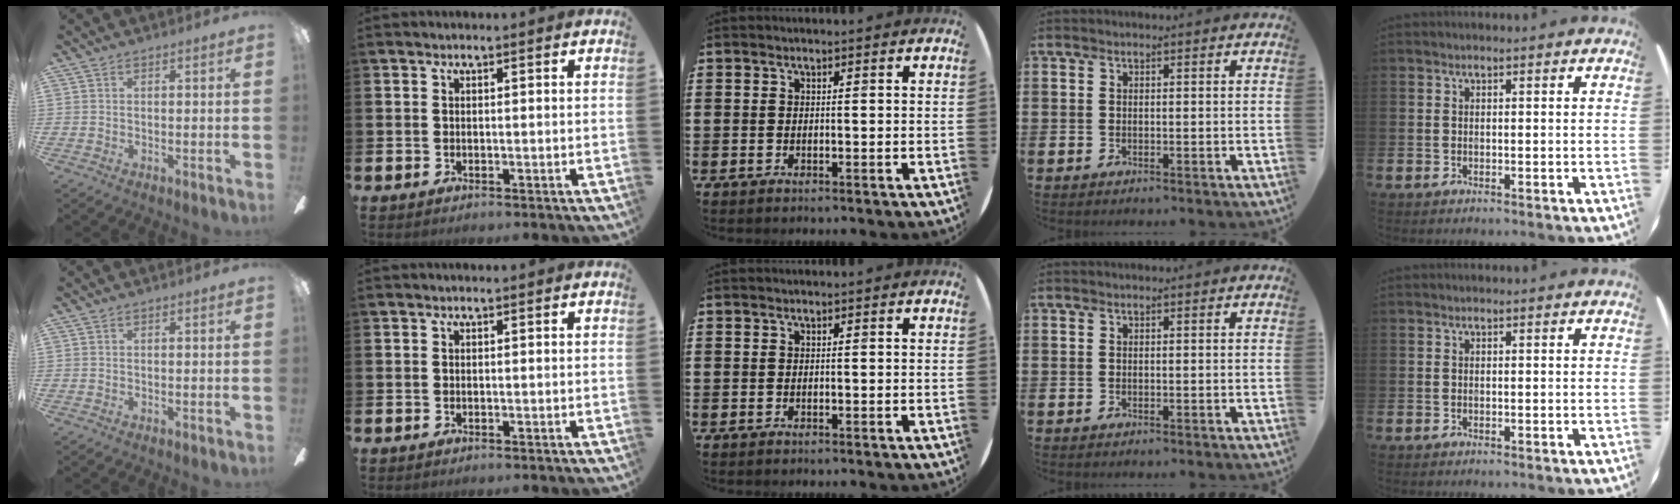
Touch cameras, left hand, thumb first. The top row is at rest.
{}